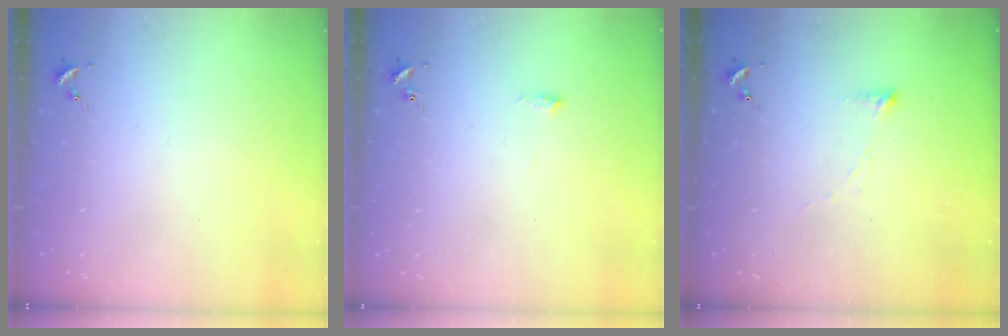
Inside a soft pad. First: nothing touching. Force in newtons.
{"total": 4.6, "press": 4.6, "slide": 0.7}
{"total": 3.7, "press": 3.7, "slide": 0.4}